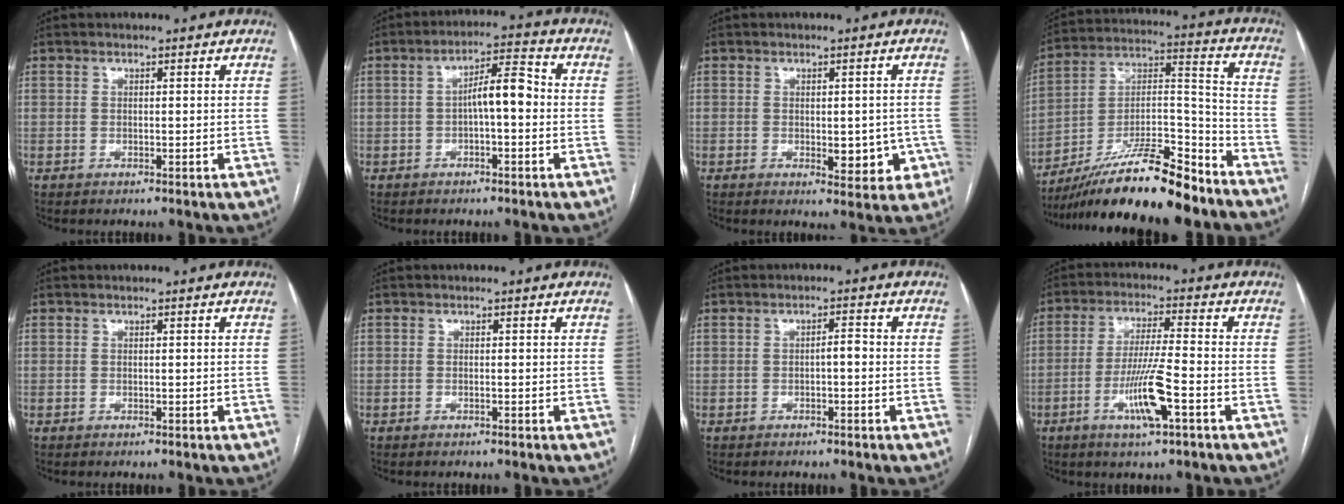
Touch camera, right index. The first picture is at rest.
{"total": 6.1, "force": [-0.5, 1.5, 5.9], "torque": [-0.097, 0.026, -0.009]}
{"total": 5.8, "force": [-1.4, 2.9, 4.9], "torque": [-0.048, 0.005, -0.010]}
{"total": 20.8, "force": [-16.9, 3.0, 11.7], "torque": [-0.202, 0.007, -0.295]}
{"total": 0.0}
{"total": 0.0}
{"total": 1.7, "force": [-0.4, 0.5, 1.6], "torque": [-0.022, 0.005, -0.008]}
{"total": 8.9, "force": [-3.6, 0.2, 8.2], "torque": [-0.157, -0.009, -0.066]}